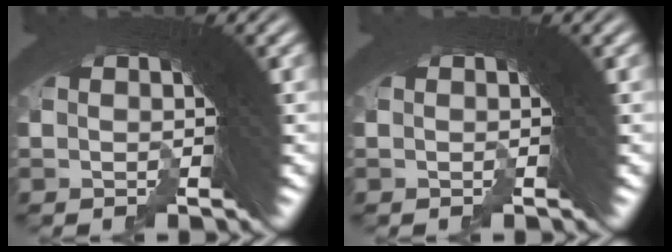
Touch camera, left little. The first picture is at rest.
{"total": 0.0}